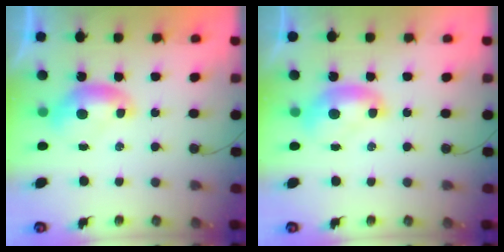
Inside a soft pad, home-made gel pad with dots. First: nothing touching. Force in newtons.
{"total": 1.6, "press": 1.6, "slide": 0.3}